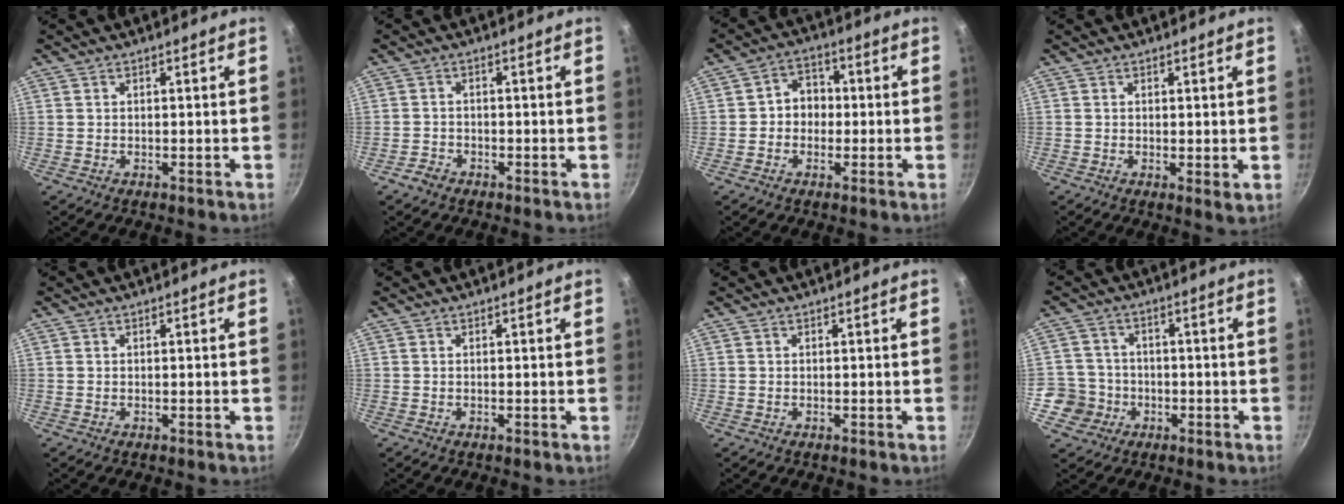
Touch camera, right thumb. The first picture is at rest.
{"total": 2.2, "force": [-1.7, 1.3, 0.6], "torque": [-0.009, 0.020, -0.029]}
{"total": 5.8, "force": [-0.4, 4.9, 3.0], "torque": [-0.006, 0.017, -0.015]}
{"total": 1.9, "force": [0.4, 0.7, 1.7], "torque": [-0.026, -0.010, 0.004]}
{"total": 0.0}
{"total": 0.0}
{"total": 0.0}
{"total": 6.9, "force": [-2.3, 6.5, 0.8], "torque": [0.016, 0.031, -0.043]}